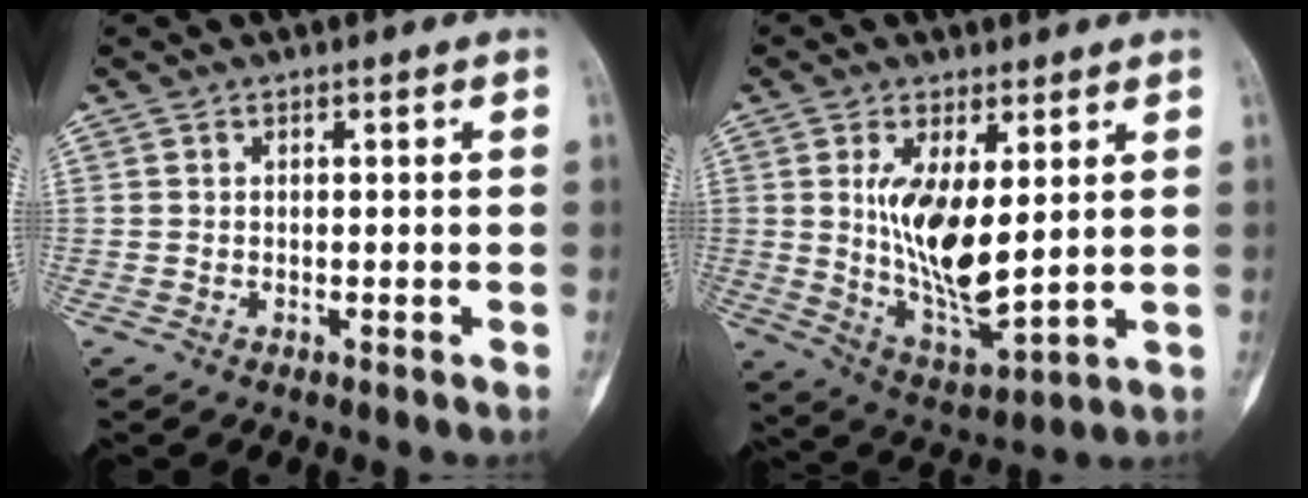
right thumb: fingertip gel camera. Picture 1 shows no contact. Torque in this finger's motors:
{"motor_torque": [0.08, 3.12, 0.55, -0.37, 0.47]}